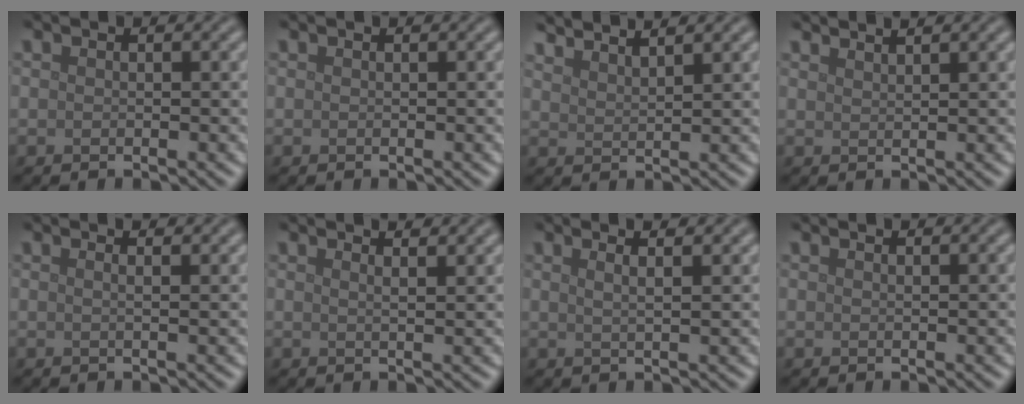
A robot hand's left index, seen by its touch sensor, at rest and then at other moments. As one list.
[{"total": 0.0}, {"total": 4.5, "force": [4.1, 0.9, 1.6], "torque": [-0.002, 0.016, 0.040]}, {"total": 2.5, "force": [2.2, 0.6, 1.0], "torque": [0.005, 0.004, 0.016]}, {"total": 2.5, "force": [1.4, 1.1, 1.8], "torque": [-0.006, 0.009, -0.014]}, {"total": 3.3, "force": [2.3, 1.3, 2.0], "torque": [0.000, 0.017, -0.002]}, {"total": 4.3, "force": [2.6, 1.7, 2.9], "torque": [-0.017, 0.027, 0.000]}, {"total": 0.9, "force": [0.9, 0.2, 0.3], "torque": [-0.002, -0.002, 0.008]}]